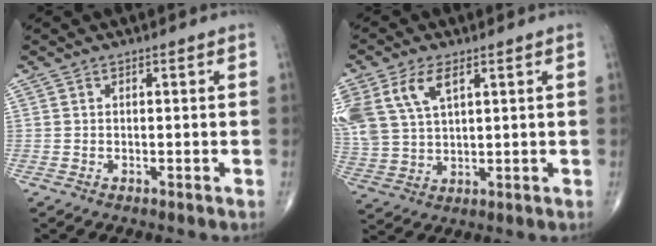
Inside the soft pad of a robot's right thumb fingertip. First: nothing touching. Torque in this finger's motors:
{"motor_torque": [0.32, 0.31, 1.09, 0.92, 0.13]}